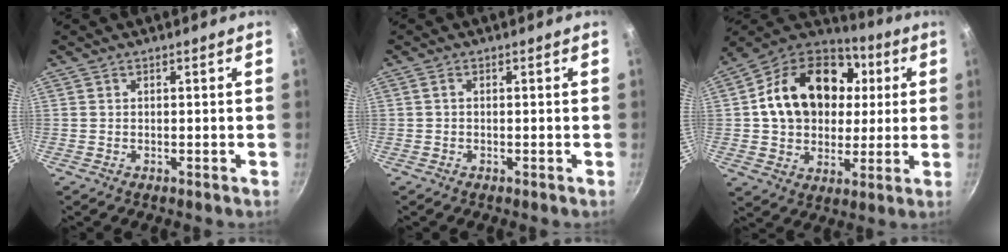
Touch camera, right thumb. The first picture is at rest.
{"total": 0.8, "force": [0.0, 0.5, 0.6], "torque": [-0.013, 0.005, 0.001]}
{"total": 23.2, "force": [4.4, 17.5, 14.6], "torque": [-0.233, 0.021, 0.069]}